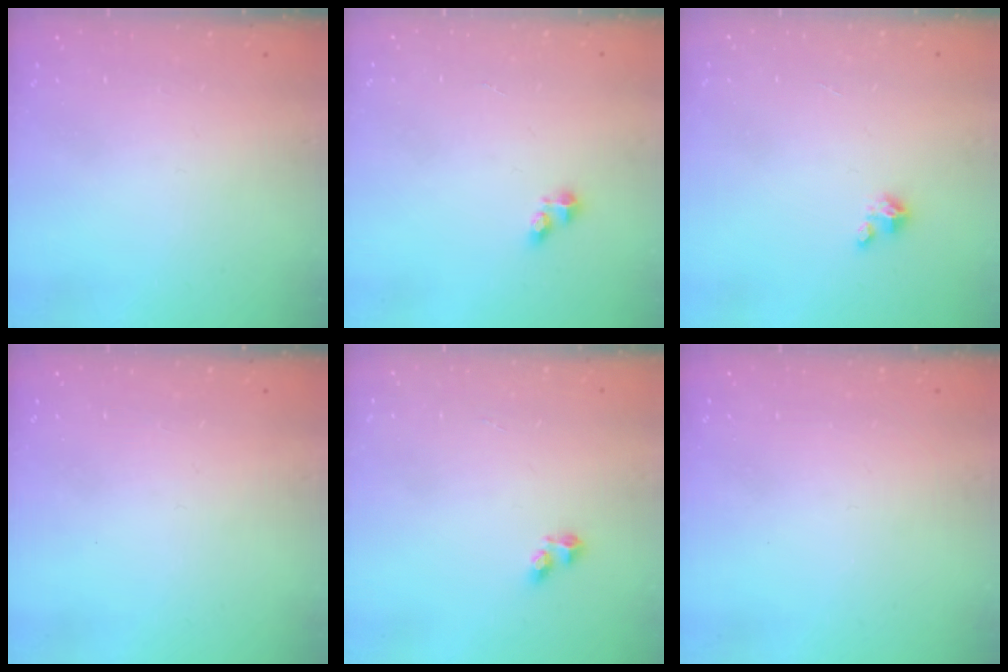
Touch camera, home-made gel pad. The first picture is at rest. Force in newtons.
{"total": 2.6, "press": 2.6, "slide": 0.2}
{"total": 2.6, "press": 2.6, "slide": 0.2}
{"total": 0.0}
{"total": 3.3, "press": 3.2, "slide": 1.0}
{"total": 0.0}